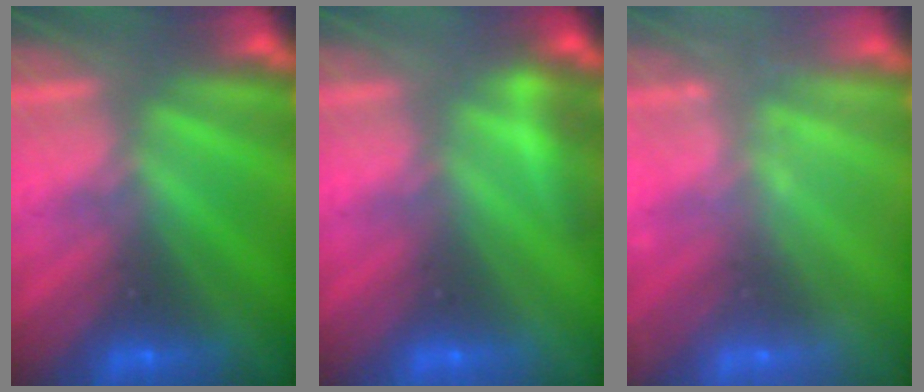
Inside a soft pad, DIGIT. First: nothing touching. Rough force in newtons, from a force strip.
{"total": 2.9}
{"total": 2.2}